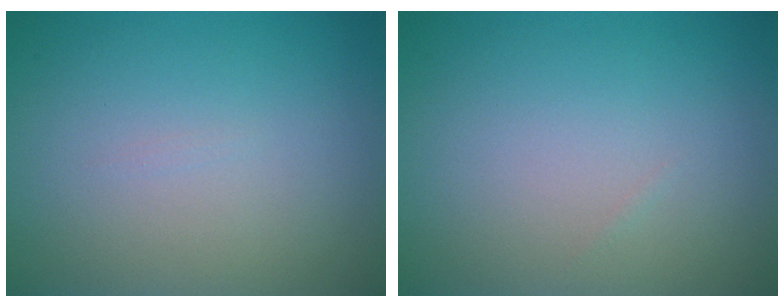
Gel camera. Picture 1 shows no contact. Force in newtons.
{"total": 0.0}